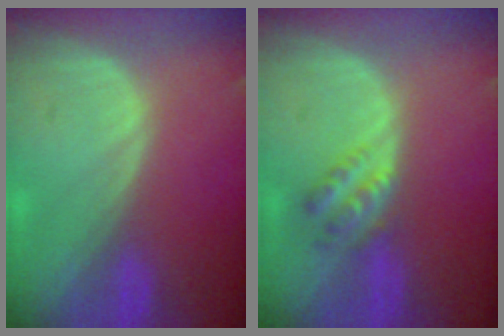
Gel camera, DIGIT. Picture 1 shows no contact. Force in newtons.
{"total": 4.5, "press": 3.8, "slide": 2.5}